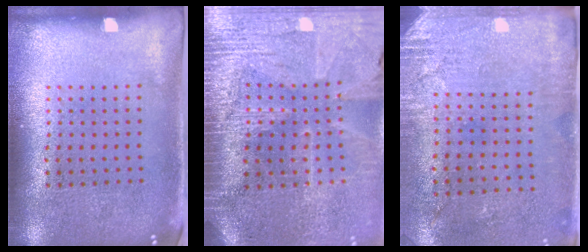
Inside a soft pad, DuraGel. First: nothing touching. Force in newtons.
{"total": 3.5, "press": 3.3, "slide": 1.3}
{"total": 2.8, "press": 2.3, "slide": 1.6}